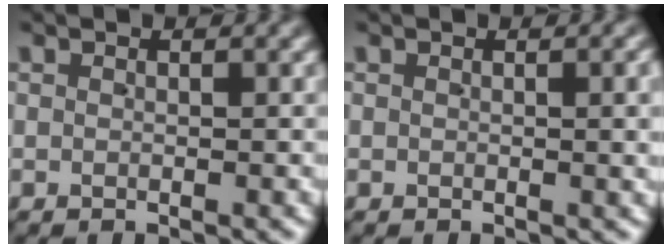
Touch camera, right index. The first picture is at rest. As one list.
[{"total": 0.9, "force": [0.2, -0.2, 0.8], "torque": [-0.011, 0.003, 0.002]}]